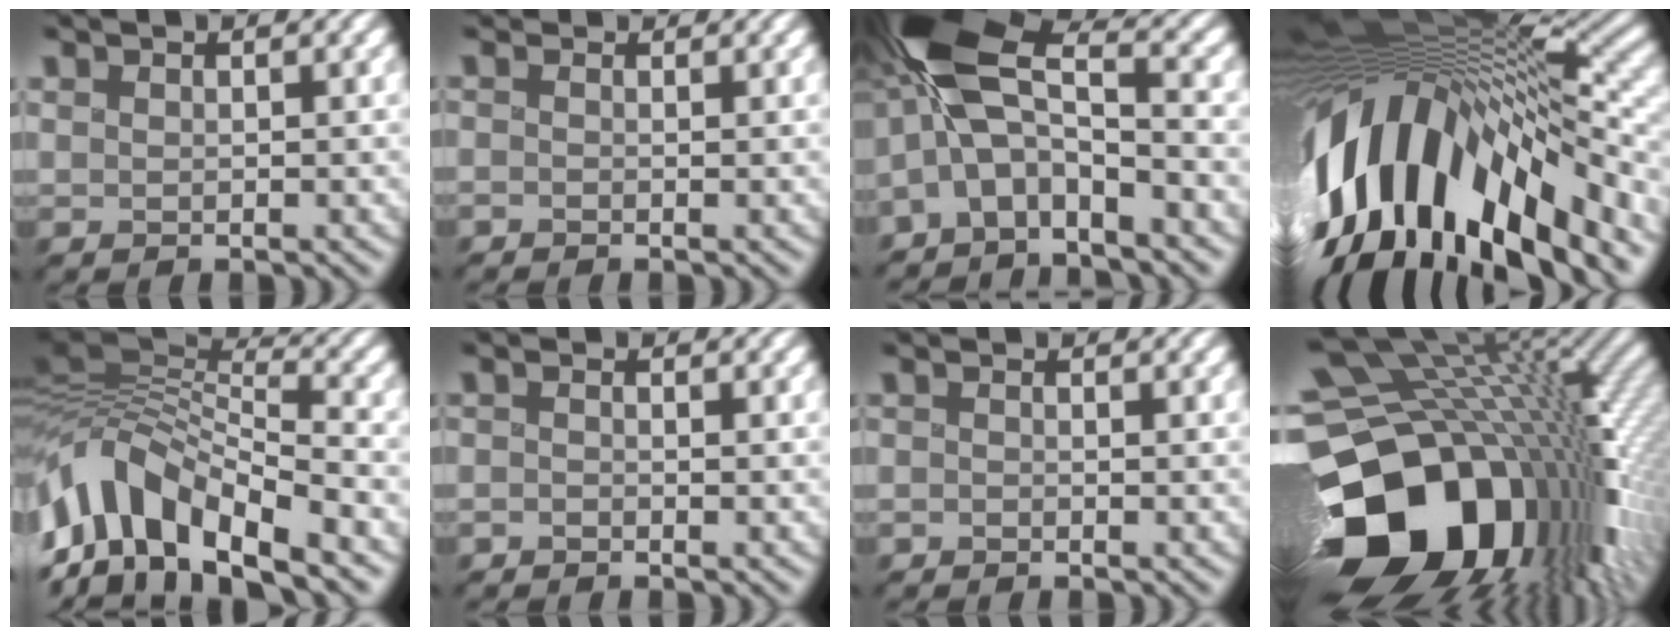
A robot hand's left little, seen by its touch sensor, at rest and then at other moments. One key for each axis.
{"total": 2.5, "fx": 1.8, "fy": 1.1, "fz": 1.2, "tx": -0.018, "ty": 0.021, "tz": 0.004}
{"total": 8.1, "fx": -3.1, "fy": 3.4, "fz": 6.7, "tx": -0.134, "ty": 0.020, "tz": -0.076}
{"total": 16.1, "fx": -5.8, "fy": 7.7, "fz": 12.9, "tx": -0.241, "ty": 0.008, "tz": -0.104}
{"total": 11.5, "fx": -5.7, "fy": 5.5, "fz": 8.3, "tx": -0.164, "ty": 0.013, "tz": -0.108}
{"total": 0.9, "fx": -0.9, "fy": -0.1, "fz": 0.1, "tx": -0.004, "ty": -0.001, "tz": -0.015}
{"total": 0.7, "fx": -0.7, "fy": -0.1, "fz": 0.0, "tx": -0.004, "ty": 0.000, "tz": -0.014}
{"total": 19.0, "fx": -6.0, "fy": 12.6, "fz": 13.0, "tx": -0.259, "ty": -0.040, "tz": -0.090}